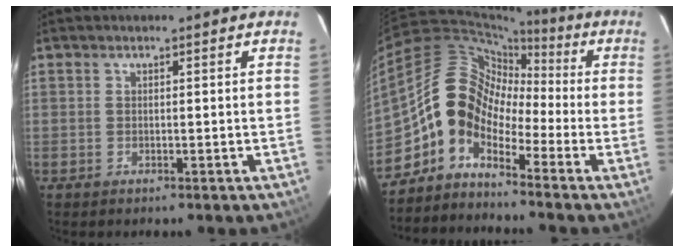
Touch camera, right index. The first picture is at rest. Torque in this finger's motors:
{"motor_torque": [1.15, -0.99, 0.79, 0.16]}